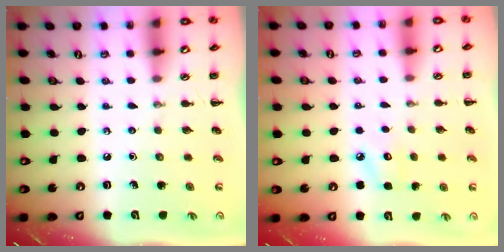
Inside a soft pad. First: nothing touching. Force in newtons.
{"total": 5.2, "press": 5.0, "slide": 1.5}